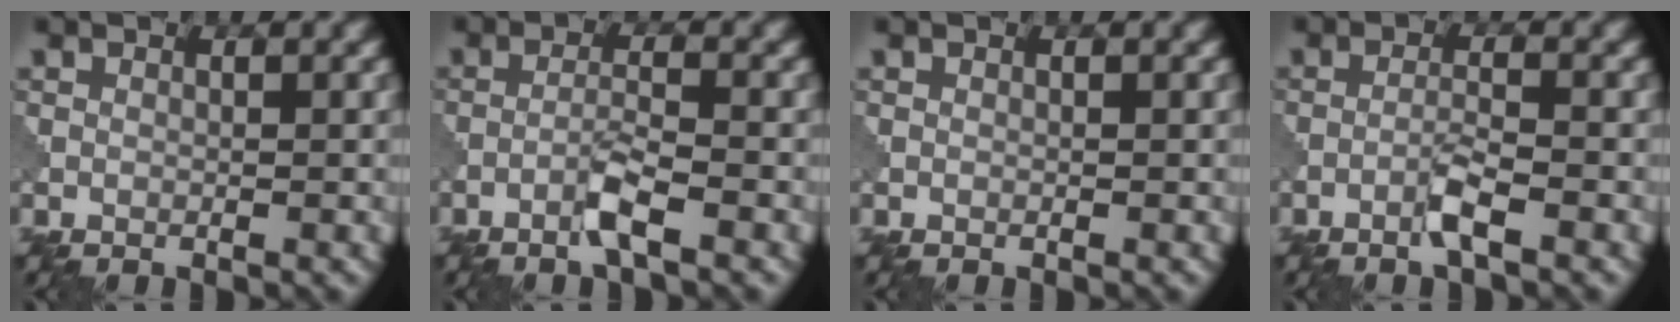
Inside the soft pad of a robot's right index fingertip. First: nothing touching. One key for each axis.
{"total": 2.6, "fx": -1.6, "fy": 0.0, "fz": 2.0, "tx": -0.041, "ty": 0.008, "tz": -0.036}
{"total": 0.0}
{"total": 2.2, "fx": -1.3, "fy": 0.0, "fz": 1.8, "tx": -0.035, "ty": 0.007, "tz": -0.031}